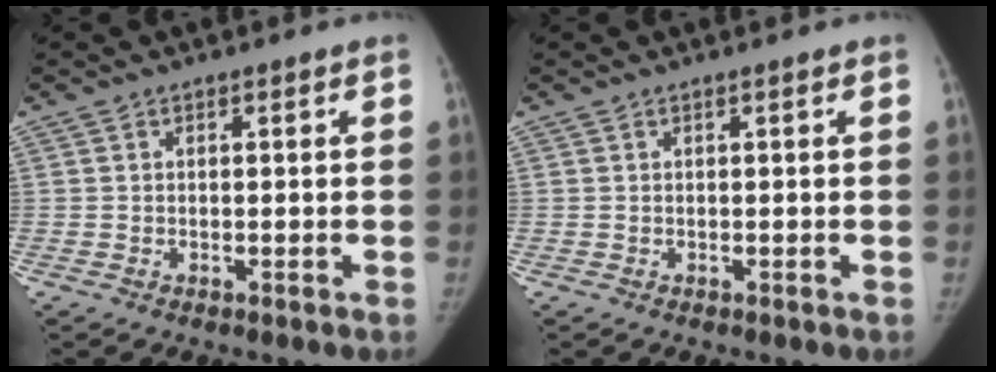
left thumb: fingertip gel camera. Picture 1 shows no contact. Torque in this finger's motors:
{"motor_torque": [0.00, 0.00, 0.15, 0.05, 0.00]}